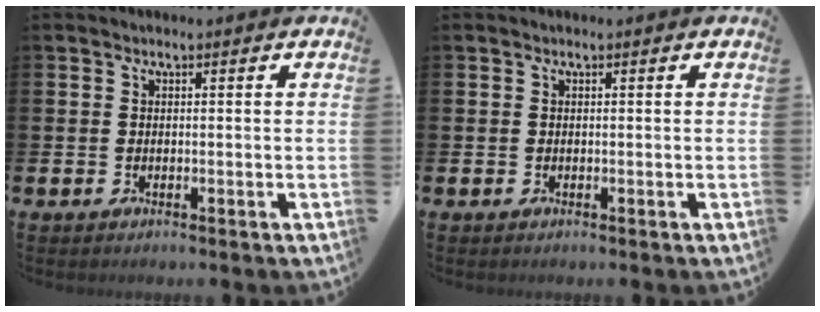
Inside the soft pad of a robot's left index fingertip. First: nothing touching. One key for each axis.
{"total": 0.0}